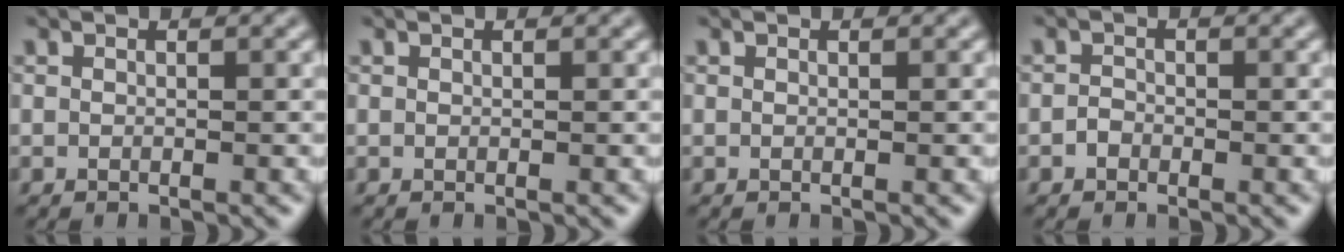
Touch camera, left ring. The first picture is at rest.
{"total": 0.0}
{"total": 0.0}
{"total": 0.9, "force": [-0.4, 0.7, 0.2], "torque": [-0.004, 0.000, -0.010]}